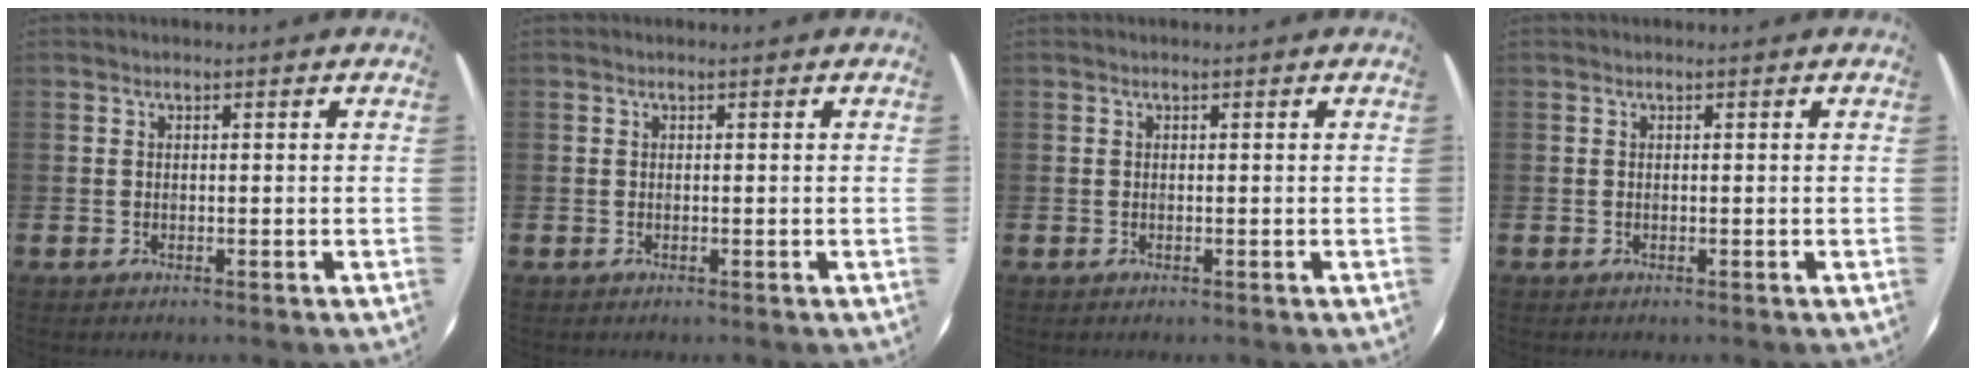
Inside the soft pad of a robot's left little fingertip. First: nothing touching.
{"total": 0.0}
{"total": 0.0}
{"total": 0.0}